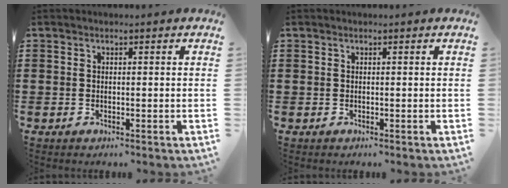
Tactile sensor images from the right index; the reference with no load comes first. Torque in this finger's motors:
{"motor_torque": [-0.37, 0.47, -0.38, -0.18]}